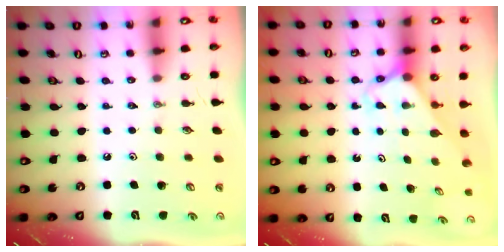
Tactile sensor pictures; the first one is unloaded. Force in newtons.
{"total": 2.6, "press": 2.6, "slide": 0.2}